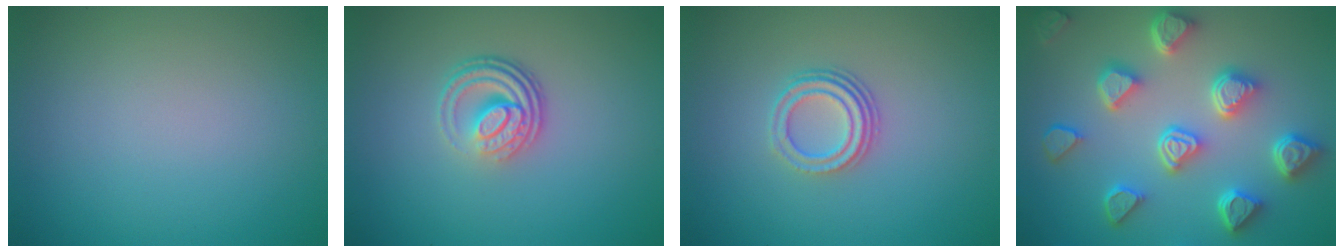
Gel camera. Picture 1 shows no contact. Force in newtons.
{"total": 4.2, "press": 2.8, "slide": 3.1}
{"total": 3.2, "press": 2.3, "slide": 2.3}
{"total": 7.4, "press": 5.9, "slide": 4.4}